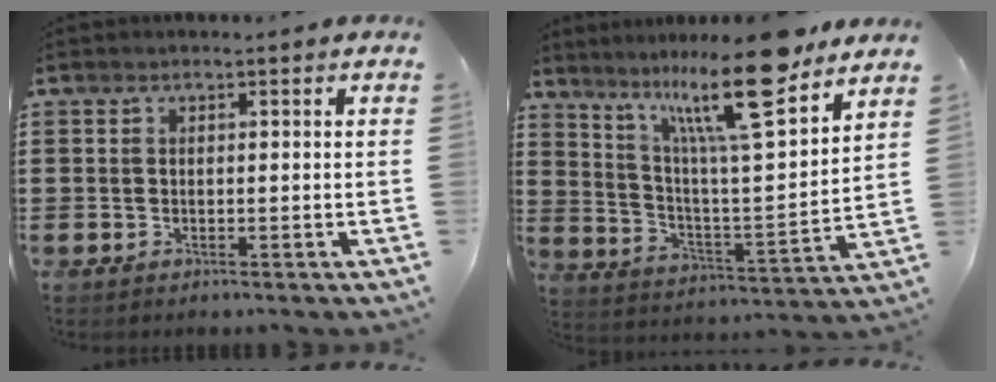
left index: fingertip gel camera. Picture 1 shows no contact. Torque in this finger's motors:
{"motor_torque": [2.14, 0.00, 1.05, 0.21]}